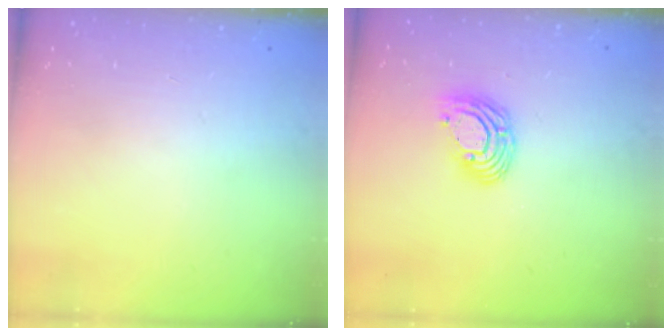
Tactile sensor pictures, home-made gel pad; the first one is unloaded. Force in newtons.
{"total": 9.9, "press": 9.8, "slide": 0.7}